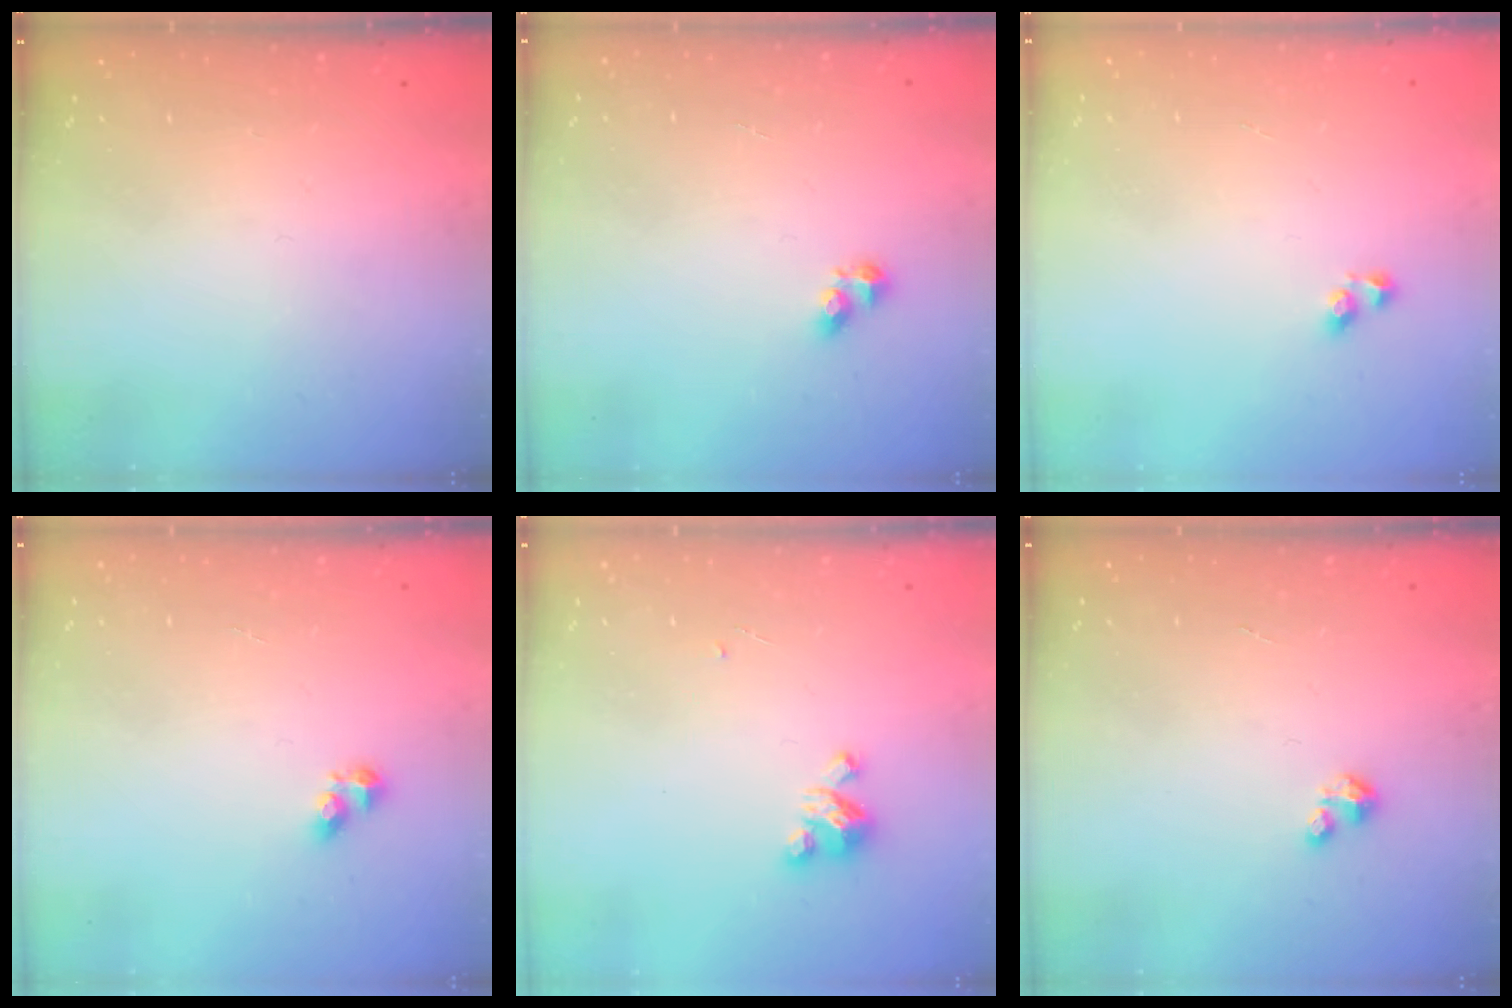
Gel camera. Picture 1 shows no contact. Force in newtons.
{"total": 3.9, "press": 3.9, "slide": 0.5}
{"total": 2.2, "press": 1.9, "slide": 1.1}
{"total": 3.9, "press": 3.9, "slide": 0.5}
{"total": 3.6, "press": 3.6, "slide": 0.3}
{"total": 1.2, "press": 1.2, "slide": 0.2}